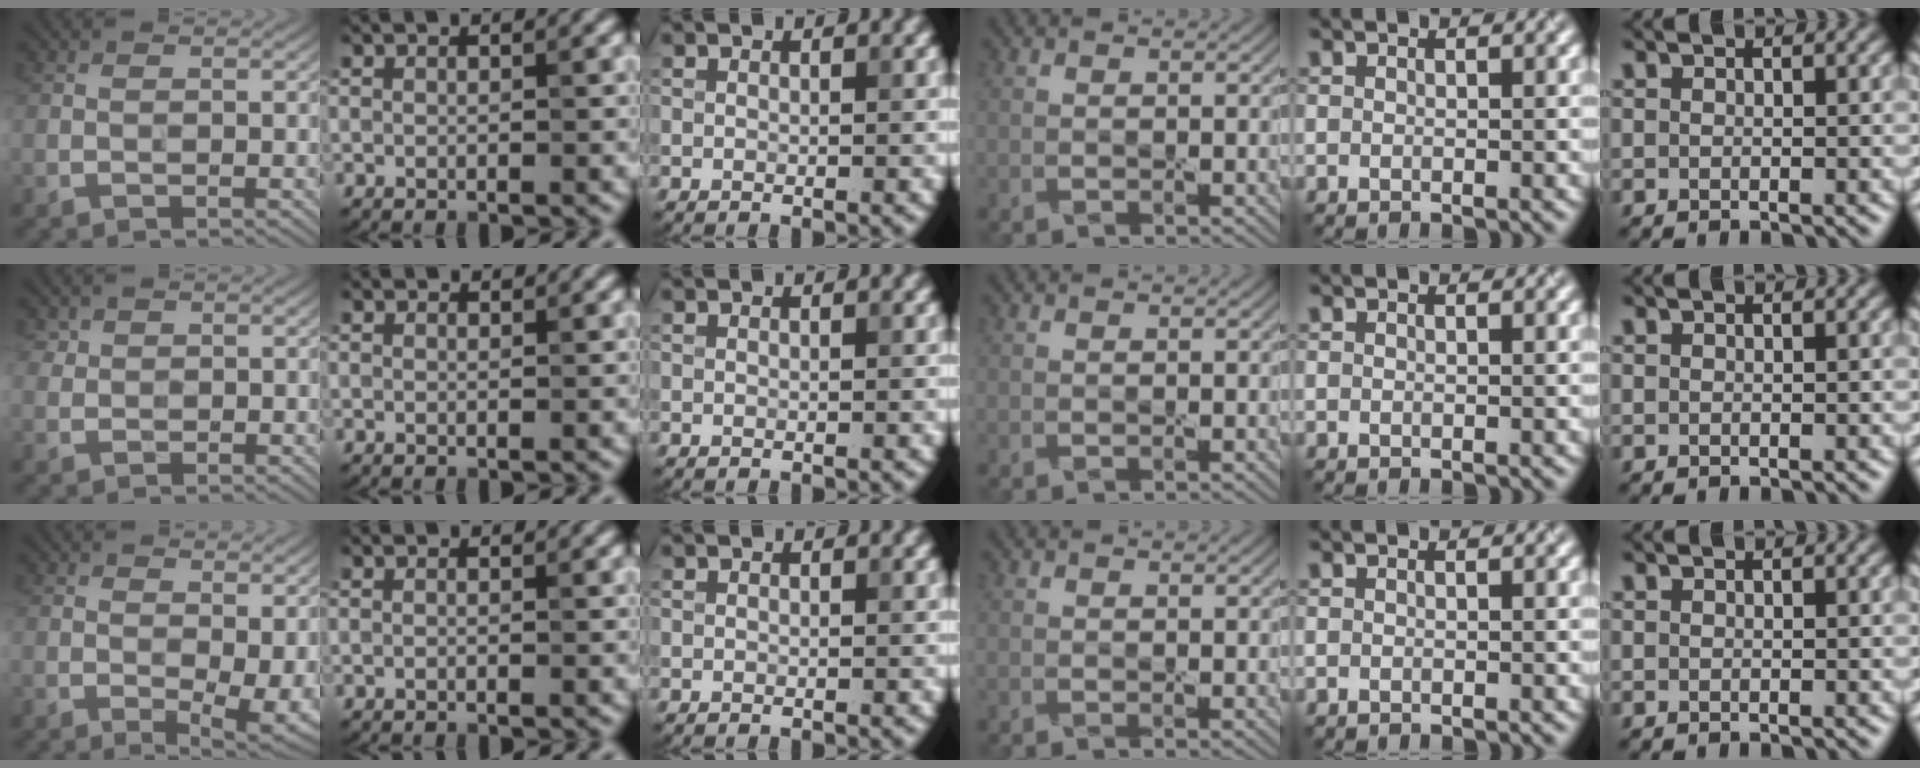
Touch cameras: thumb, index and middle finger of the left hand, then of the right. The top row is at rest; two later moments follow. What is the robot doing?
{"motion": "peel", "object": "aluminum foil"}